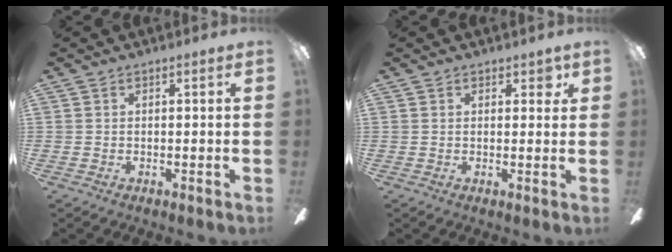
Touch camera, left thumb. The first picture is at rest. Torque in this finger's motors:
{"motor_torque": [0.07, 0.01, 0.08, 0.12, 0.00]}